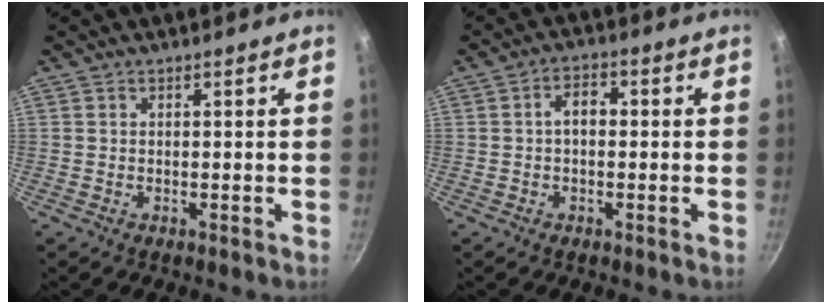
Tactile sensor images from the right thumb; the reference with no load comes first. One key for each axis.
{"total": 3.7, "fx": 0.0, "fy": 2.3, "fz": 2.9, "tx": -0.037, "ty": 0.017, "tz": -0.006}